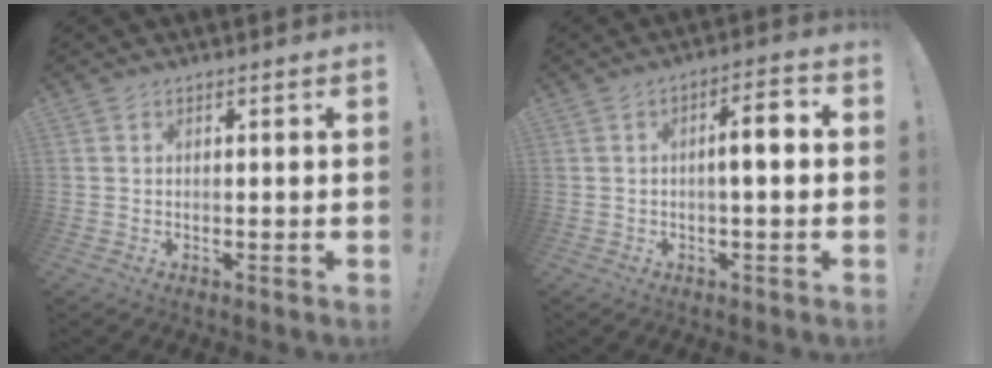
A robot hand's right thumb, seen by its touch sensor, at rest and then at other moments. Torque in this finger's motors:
{"motor_torque": [0.61, 0.81, 0.58, -0.60, 0.02]}